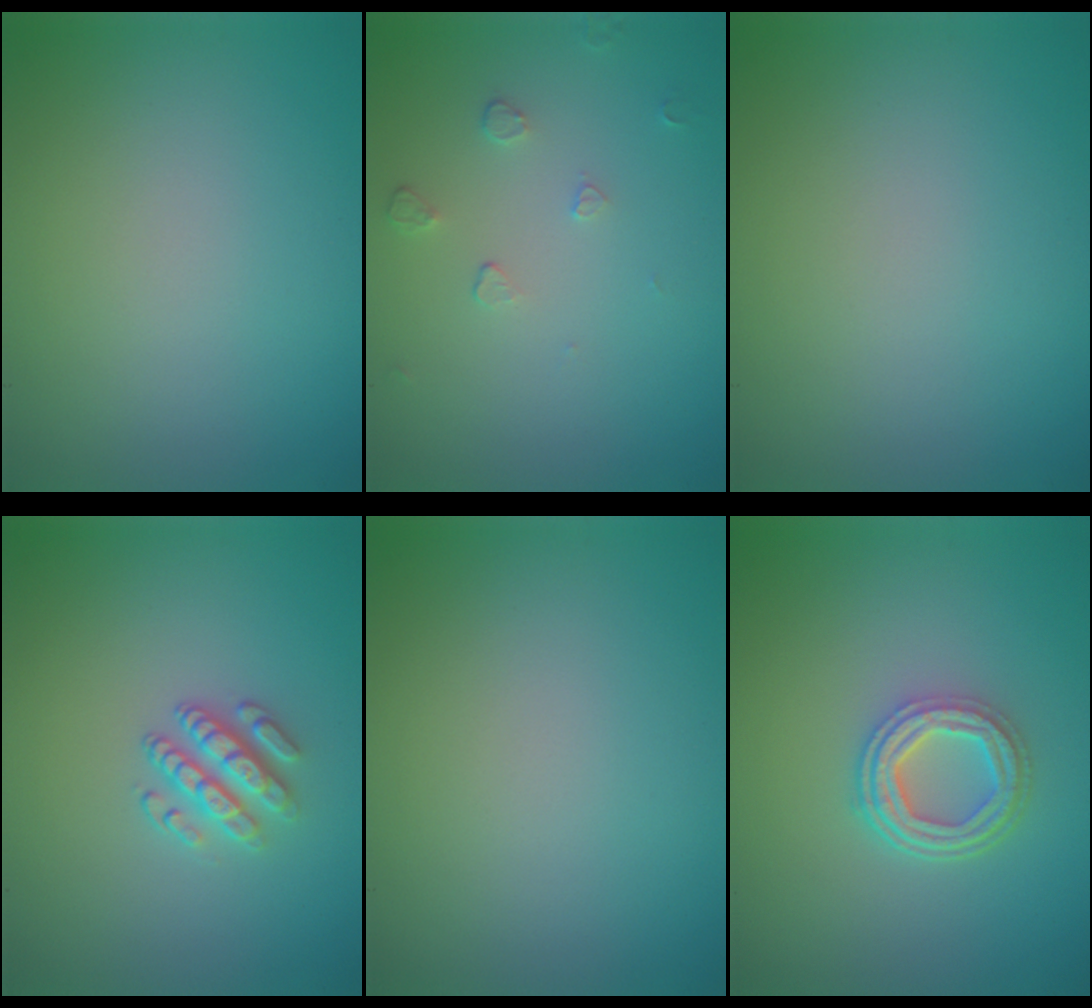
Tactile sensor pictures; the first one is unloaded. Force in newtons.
{"total": 0.9, "press": 0.6, "slide": 0.7}
{"total": 0.0}
{"total": 2.9, "press": 2.5, "slide": 1.4}
{"total": 0.0}
{"total": 4.3, "press": 3.3, "slide": 2.7}